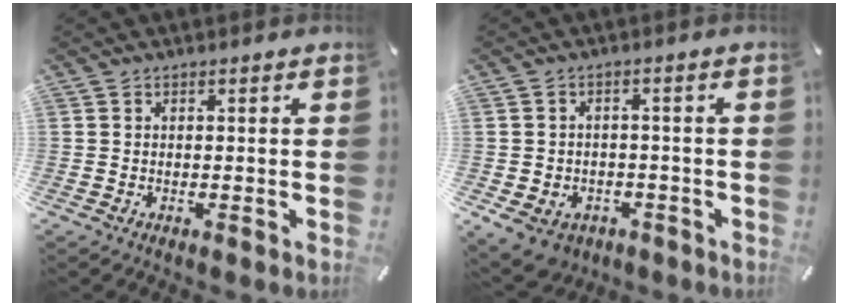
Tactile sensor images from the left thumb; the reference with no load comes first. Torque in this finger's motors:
{"motor_torque": [0.60, 1.69, 0.44, 0.45, 0.06]}